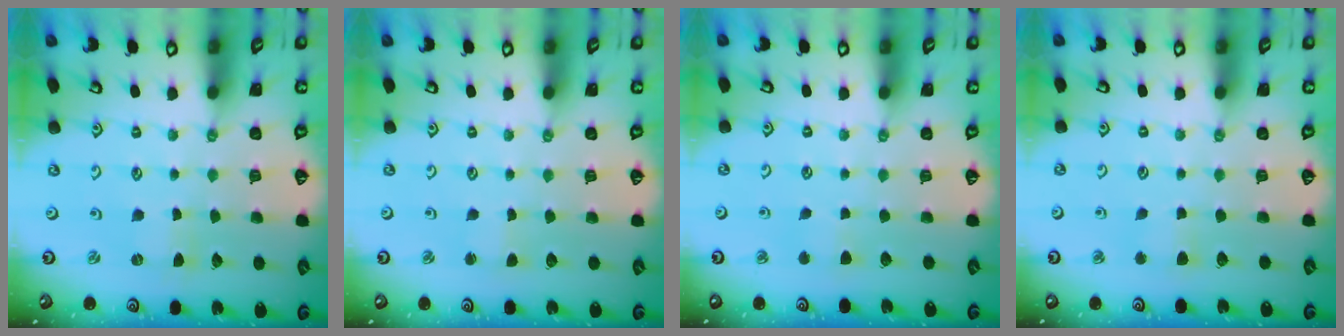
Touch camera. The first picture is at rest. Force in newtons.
{"total": 1.2, "press": 1.2, "slide": 0.2}
{"total": 2.9, "press": 2.8, "slide": 0.4}
{"total": 3.6, "press": 3.5, "slide": 0.7}